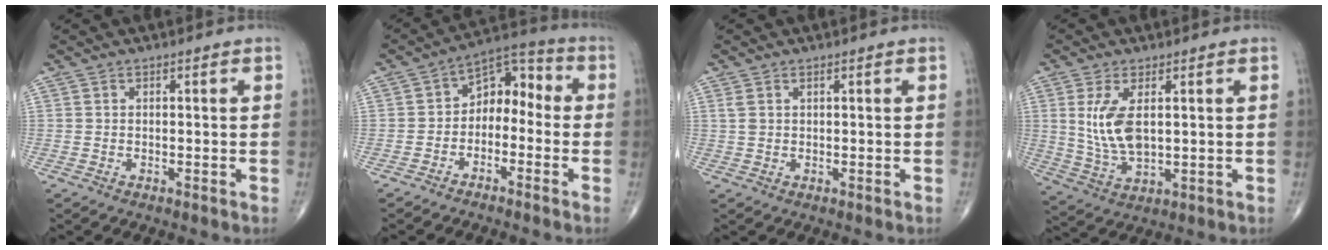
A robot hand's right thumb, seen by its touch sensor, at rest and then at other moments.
{"total": 8.4, "force": [-1.7, 5.8, 5.7], "torque": [-0.056, 0.052, -0.045]}
{"total": 1.6, "force": [0.8, 0.8, 1.1], "torque": [-0.028, 0.006, 0.024]}
{"total": 9.1, "force": [1.8, 4.3, 7.8], "torque": [-0.159, -0.014, 0.048]}